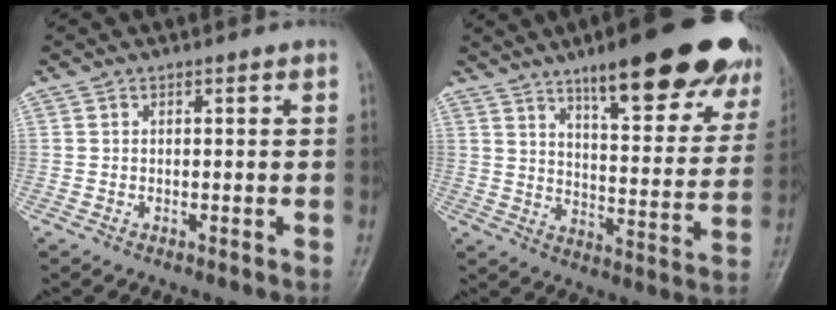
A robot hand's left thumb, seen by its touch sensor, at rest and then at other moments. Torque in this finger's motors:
{"motor_torque": [1.77, 0.52, 1.85, -0.92, 0.26]}